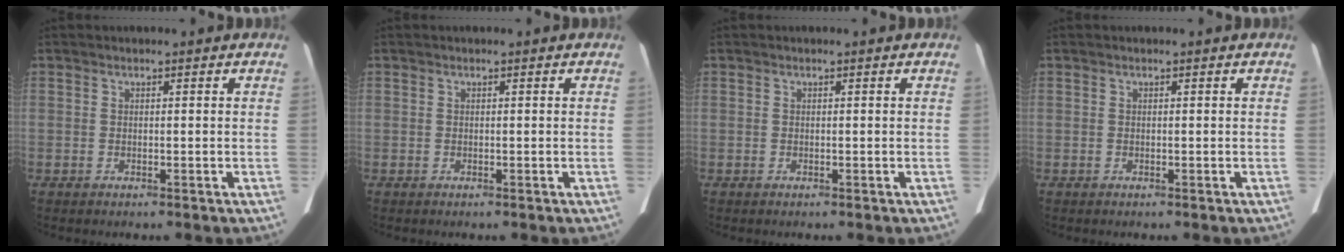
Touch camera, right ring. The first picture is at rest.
{"total": 0.0}
{"total": 0.0}
{"total": 0.0}